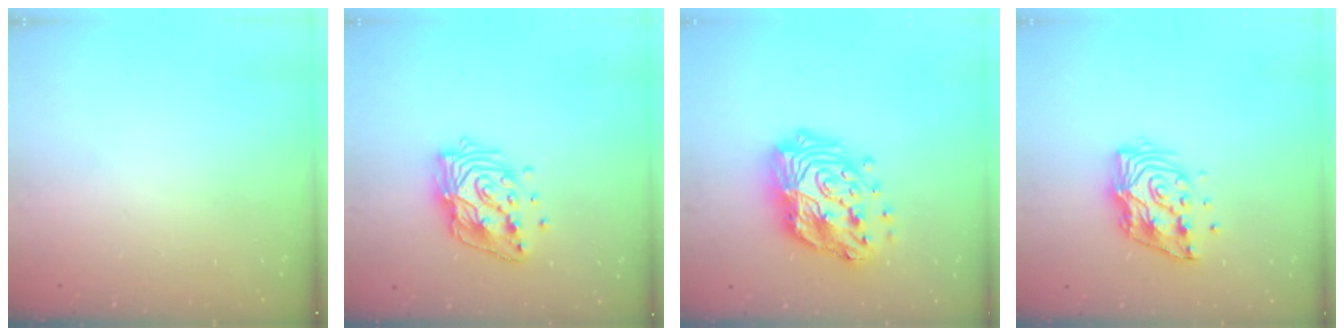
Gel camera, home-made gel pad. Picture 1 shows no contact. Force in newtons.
{"total": 15.9, "press": 15.8, "slide": 1.8}
{"total": 20.7, "press": 20.7, "slide": 1.9}
{"total": 13.0, "press": 12.9, "slide": 1.1}